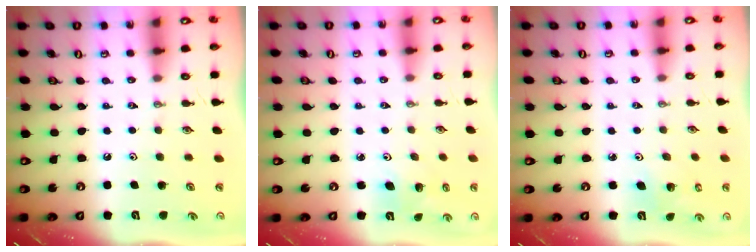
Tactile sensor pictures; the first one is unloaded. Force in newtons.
{"total": 3.8, "press": 3.5, "slide": 1.5}
{"total": 4.0, "press": 4.0, "slide": 0.4}